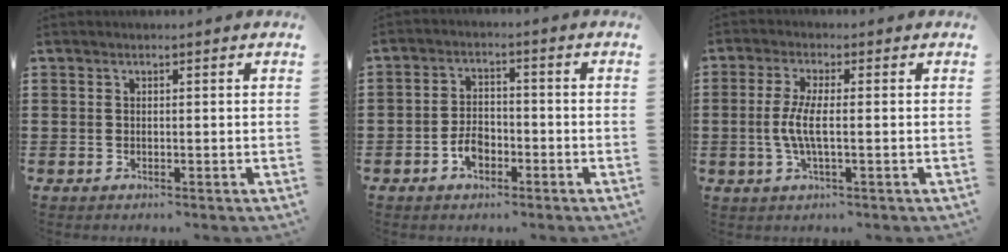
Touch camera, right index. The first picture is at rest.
{"total": 3.9, "force": [-1.9, 2.4, 2.3], "torque": [-0.051, 0.002, -0.037]}
{"total": 5.1, "force": [-0.7, 1.2, 4.9], "torque": [-0.115, -0.007, -0.023]}